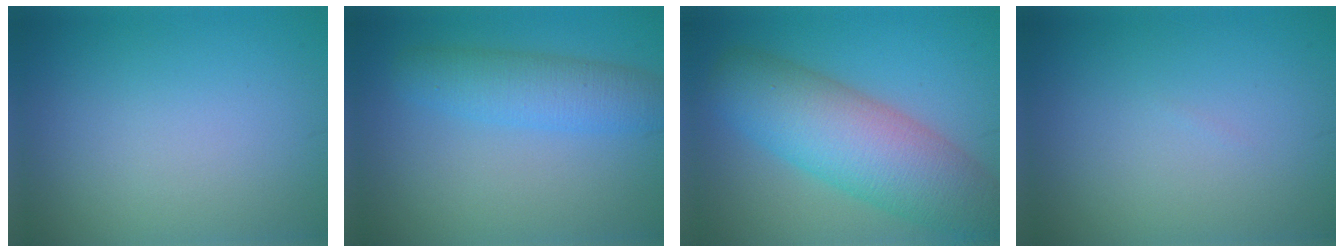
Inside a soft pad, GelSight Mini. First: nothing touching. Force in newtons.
{"total": 4.1, "press": 4.1, "slide": 0.2}
{"total": 9.8, "press": 9.8, "slide": 0.4}
{"total": 0.0}